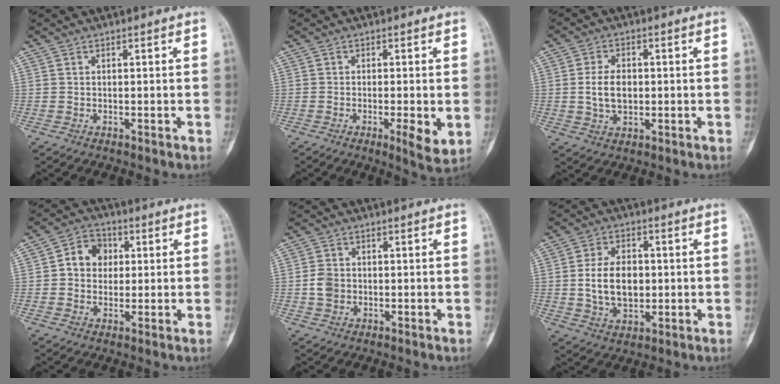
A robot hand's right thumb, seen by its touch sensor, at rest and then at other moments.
{"total": 5.2, "force": [-1.1, 1.1, 5.0], "torque": [-0.078, -0.013, -0.019]}
{"total": 6.2, "force": [0.0, 4.1, 4.7], "torque": [-0.078, 0.002, 0.001]}
{"total": 7.2, "force": [1.0, 6.1, 3.7], "torque": [-0.030, 0.011, 0.008]}
{"total": 3.6, "force": [-0.4, 3.0, 2.0], "torque": [-0.032, 0.007, -0.008]}
{"total": 10.2, "force": [0.0, 6.8, 7.6], "torque": [-0.114, 0.003, 0.003]}